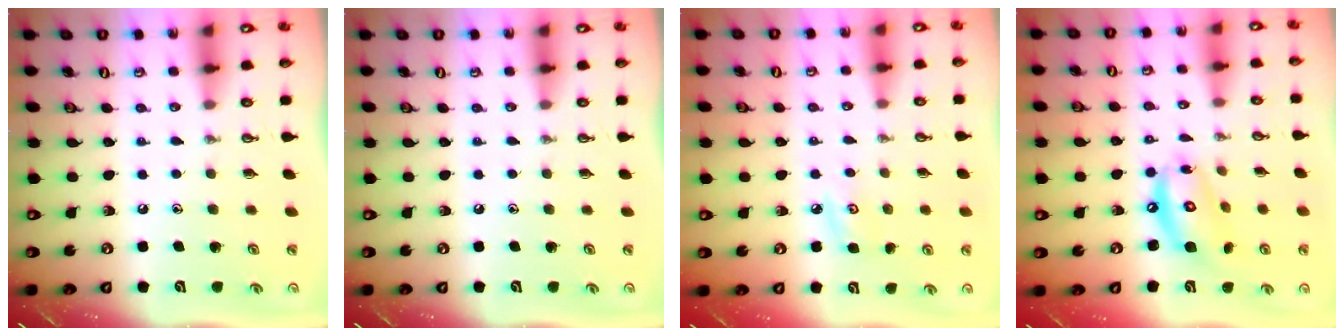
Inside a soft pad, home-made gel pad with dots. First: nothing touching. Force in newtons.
{"total": 0.0}
{"total": 4.4, "press": 4.3, "slide": 0.5}
{"total": 12.6, "press": 12.5, "slide": 1.1}